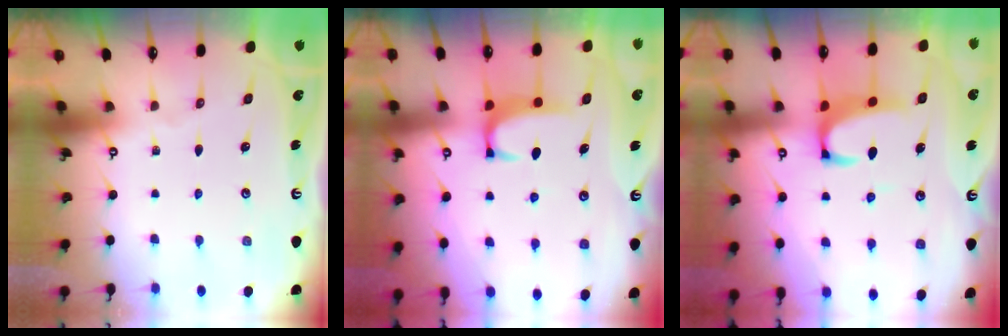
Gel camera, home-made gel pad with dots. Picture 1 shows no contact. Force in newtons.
{"total": 2.0, "press": 2.0, "slide": 0.5}
{"total": 3.0, "press": 2.8, "slide": 1.0}